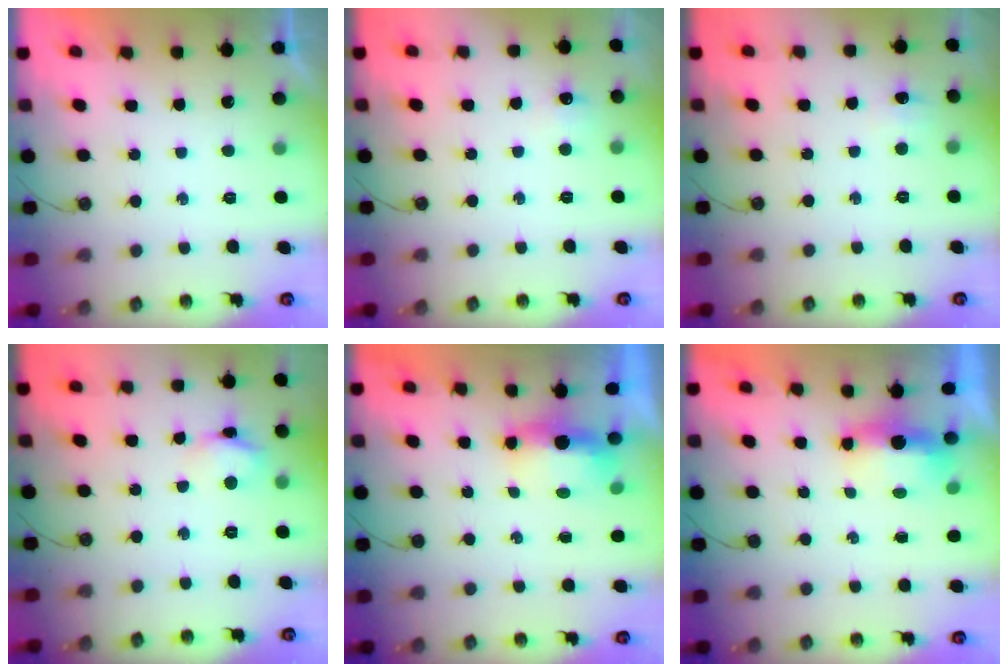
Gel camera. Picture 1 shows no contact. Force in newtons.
{"total": 5.0, "press": 4.9, "slide": 0.7}
{"total": 5.4, "press": 5.4, "slide": 0.7}
{"total": 6.5, "press": 6.5, "slide": 0.5}
{"total": 5.6, "press": 5.6, "slide": 0.9}
{"total": 11.6, "press": 6.5, "slide": 9.7}